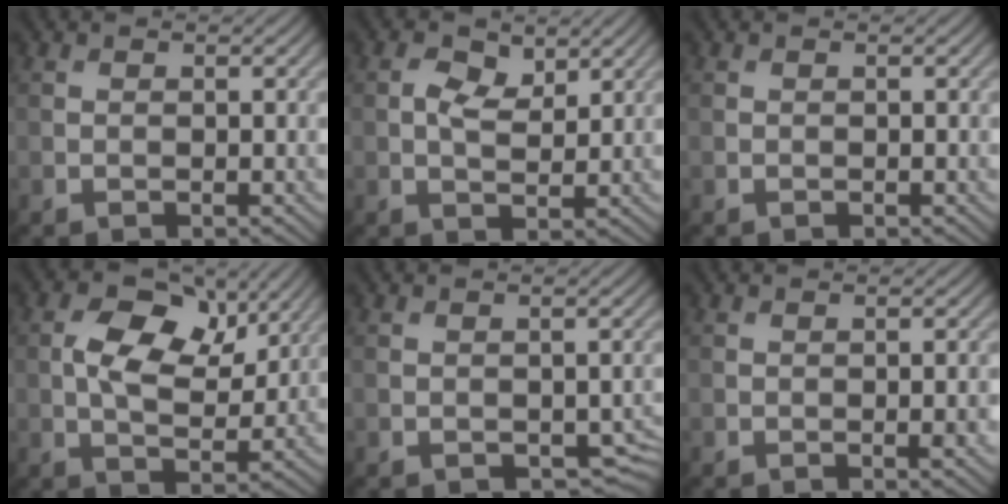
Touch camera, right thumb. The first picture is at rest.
{"total": 3.2, "force": [1.4, 1.7, 2.4], "torque": [-0.051, -0.001, 0.027]}
{"total": 0.0}
{"total": 9.4, "force": [3.1, 5.4, 7.1], "torque": [-0.126, 0.000, 0.050]}
{"total": 2.9, "force": [-0.9, 2.0, 1.9], "torque": [-0.030, -0.016, -0.008]}
{"total": 2.0, "force": [-0.4, 0.4, 1.9], "torque": [-0.026, 0.001, -0.005]}